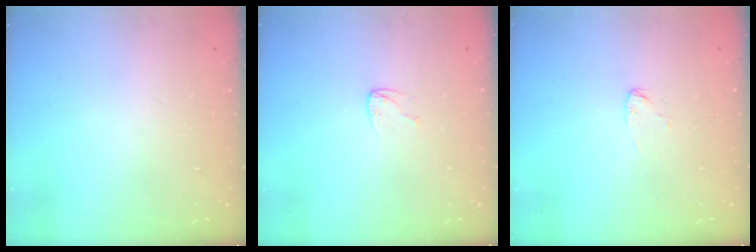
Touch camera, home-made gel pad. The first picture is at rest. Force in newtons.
{"total": 3.2, "press": 3.2, "slide": 0.3}
{"total": 2.6, "press": 2.6, "slide": 0.1}